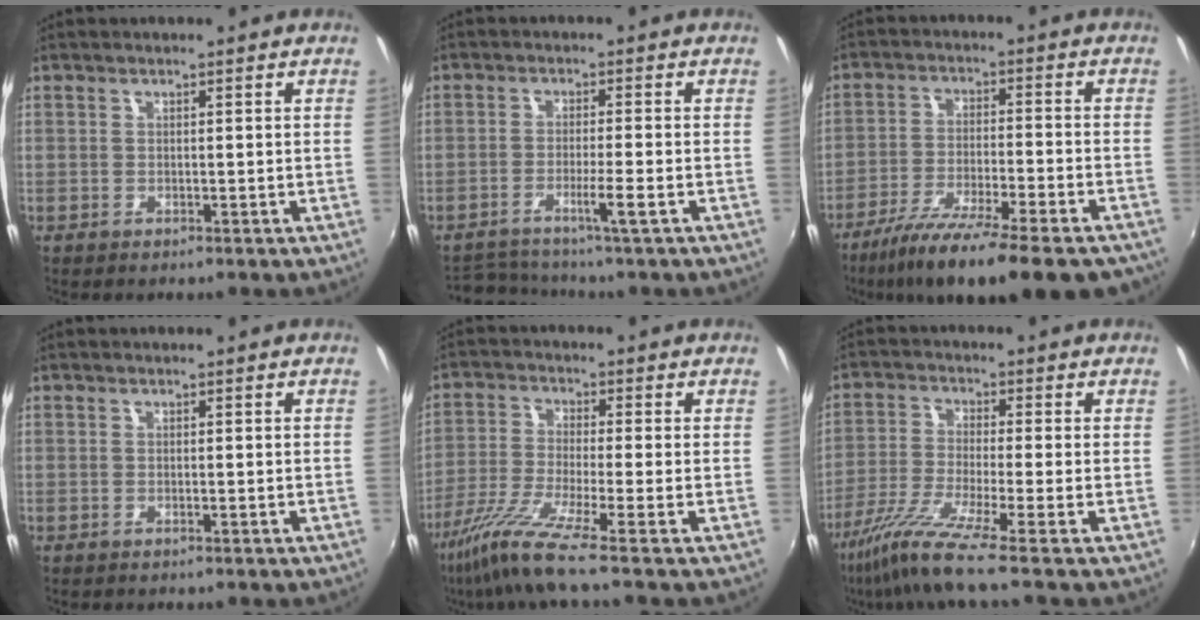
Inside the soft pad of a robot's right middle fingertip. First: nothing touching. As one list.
[{"total": 5.8, "force": [-4.8, -0.5, 3.2], "torque": [-0.065, 0.001, -0.082]}, {"total": 19.8, "force": [-15.3, 3.7, 12.0], "torque": [-0.211, -0.049, -0.234]}, {"total": 0.0}, {"total": 9.5, "force": [-6.8, -1.6, 6.4], "torque": [-0.135, -0.028, -0.130]}, {"total": 9.4, "force": [-6.8, -1.6, 6.3], "torque": [-0.133, -0.028, -0.130]}]